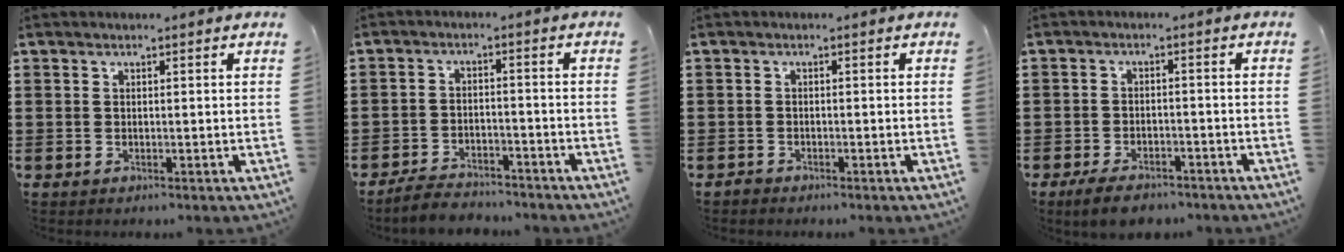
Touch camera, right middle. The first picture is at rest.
{"total": 4.0, "force": [-3.9, 0.8, 0.4], "torque": [-0.011, 0.011, -0.081]}
{"total": 0.9, "force": [-0.8, 0.3, 0.0], "torque": [-0.003, 0.002, -0.018]}
{"total": 3.7, "force": [-3.3, 1.2, 1.1], "torque": [-0.027, 0.006, -0.068]}